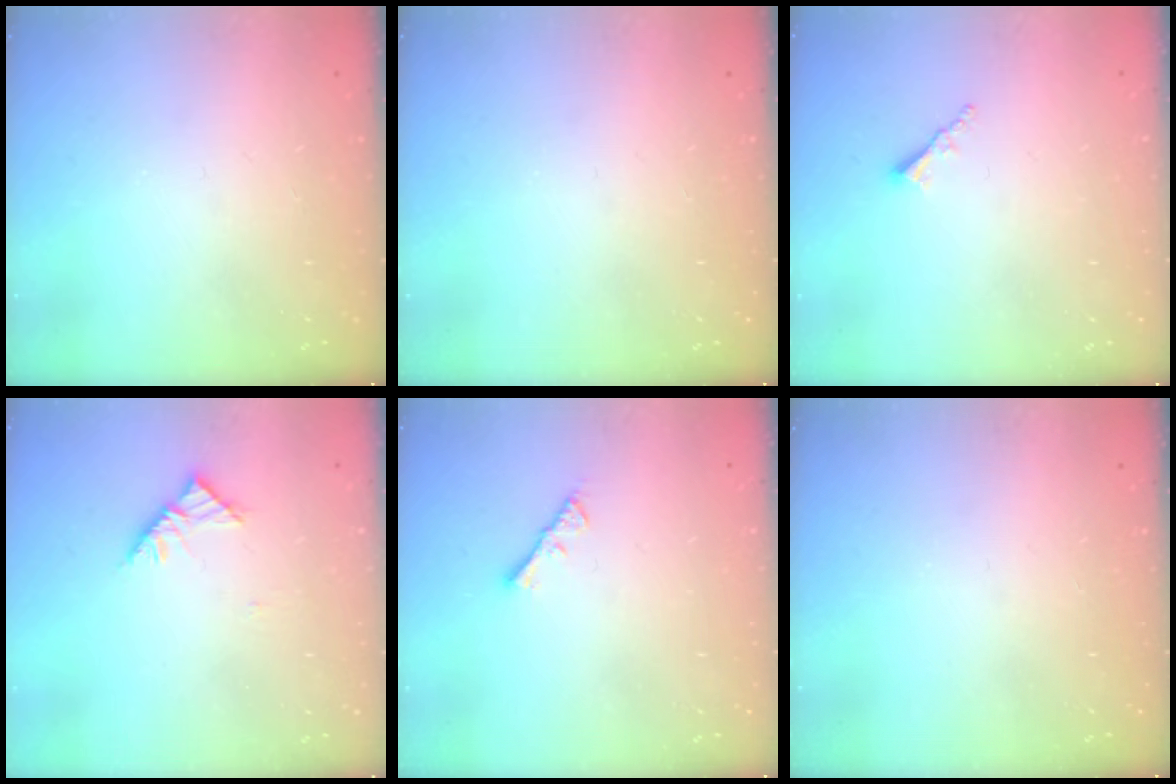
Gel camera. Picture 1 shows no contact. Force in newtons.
{"total": 0.0}
{"total": 1.7, "press": 1.7, "slide": 0.3}
{"total": 4.5, "press": 4.3, "slide": 1.0}
{"total": 2.3, "press": 2.2, "slide": 0.4}
{"total": 0.0}